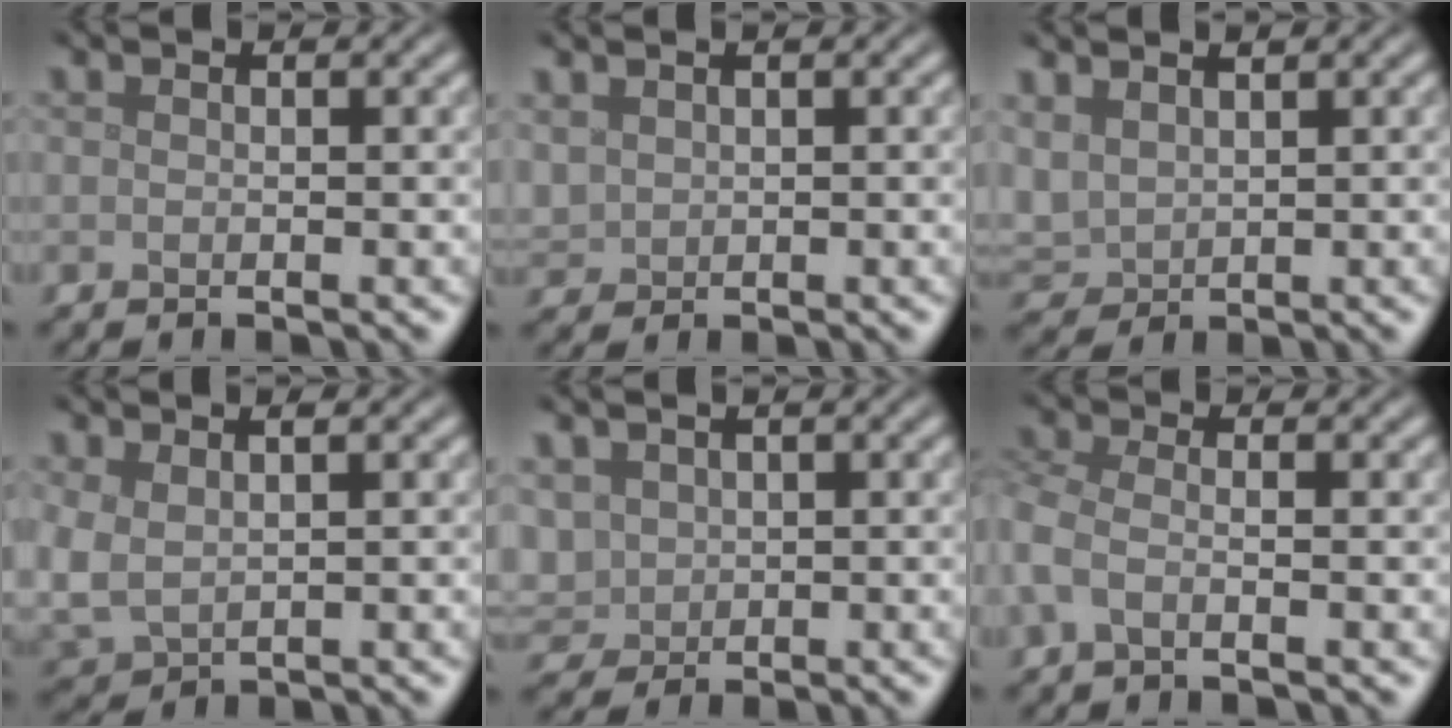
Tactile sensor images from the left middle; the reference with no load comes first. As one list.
[{"total": 1.4, "force": [0.9, 1.0, 0.4], "torque": [-0.013, 0.000, 0.024]}, {"total": 3.0, "force": [1.6, 2.0, 1.6], "torque": [-0.046, 0.004, 0.037]}, {"total": 3.7, "force": [0.7, 2.5, 2.6], "torque": [-0.074, -0.008, 0.021]}, {"total": 3.1, "force": [0.7, 2.5, 1.6], "torque": [-0.045, 0.001, 0.021]}, {"total": 2.1, "force": [-0.6, 0.9, 1.7], "torque": [-0.046, -0.004, -0.025]}]